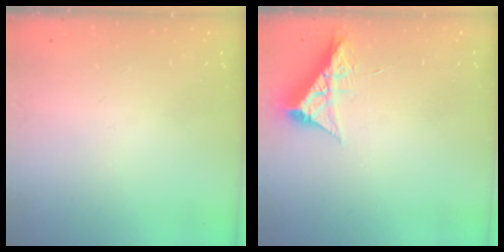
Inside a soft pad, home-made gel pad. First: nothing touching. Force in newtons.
{"total": 8.6, "press": 8.6, "slide": 0.4}